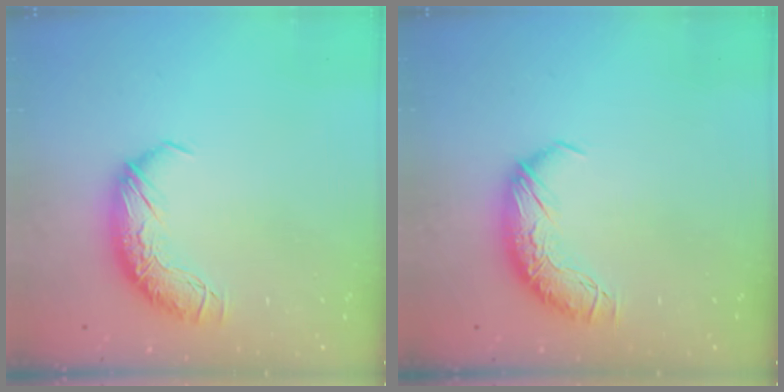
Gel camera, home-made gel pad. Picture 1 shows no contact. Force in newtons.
{"total": 0.0}